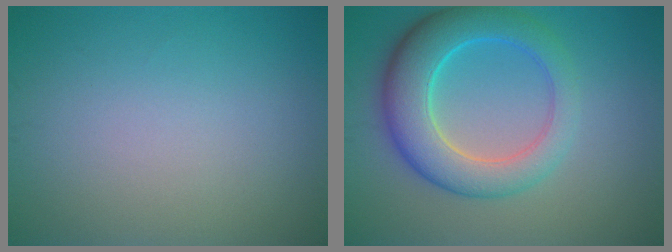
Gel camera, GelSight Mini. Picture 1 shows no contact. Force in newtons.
{"total": 7.2, "press": 7.2, "slide": 0.5}